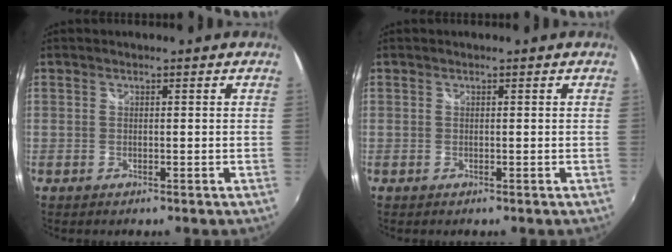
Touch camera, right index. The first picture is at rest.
{"total": 0.0}